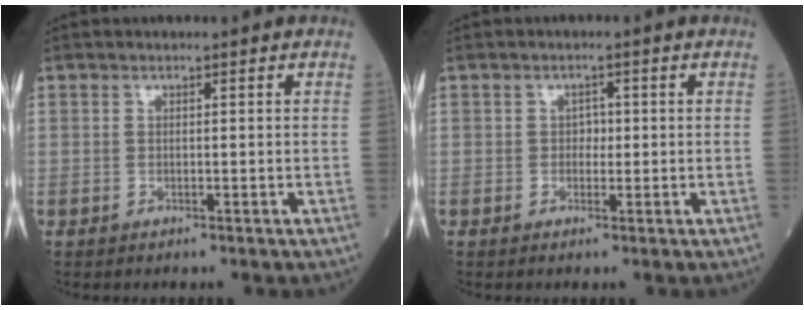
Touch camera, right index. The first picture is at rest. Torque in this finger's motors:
{"motor_torque": [0.11, 0.03, 0.05, 0.01]}